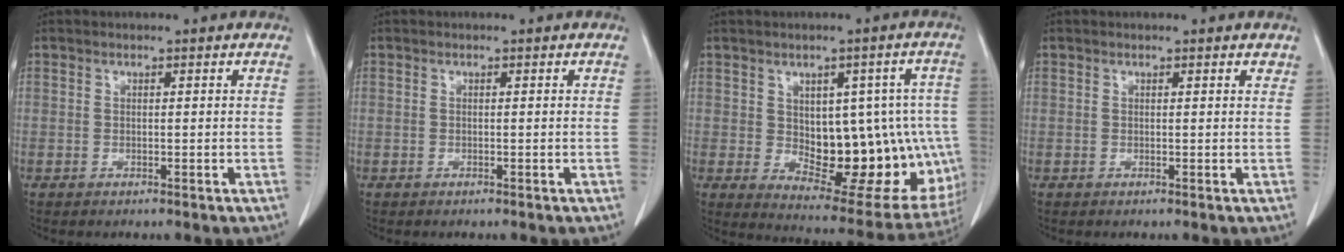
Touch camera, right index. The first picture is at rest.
{"total": 0.0}
{"total": 19.2, "force": [-1.6, 9.2, 16.7], "torque": [-0.163, 0.019, 0.011]}
{"total": 1.1, "force": [1.0, 0.3, 0.3], "torque": [-0.005, -0.002, 0.005]}